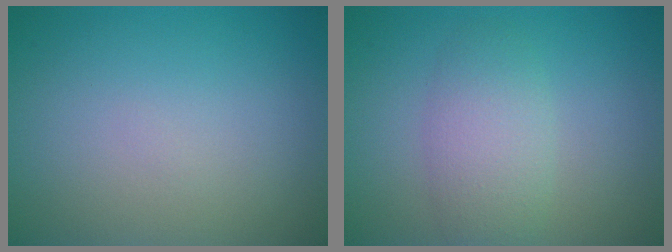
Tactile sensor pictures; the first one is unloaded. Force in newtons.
{"total": 3.5, "press": 3.5, "slide": 0.3}